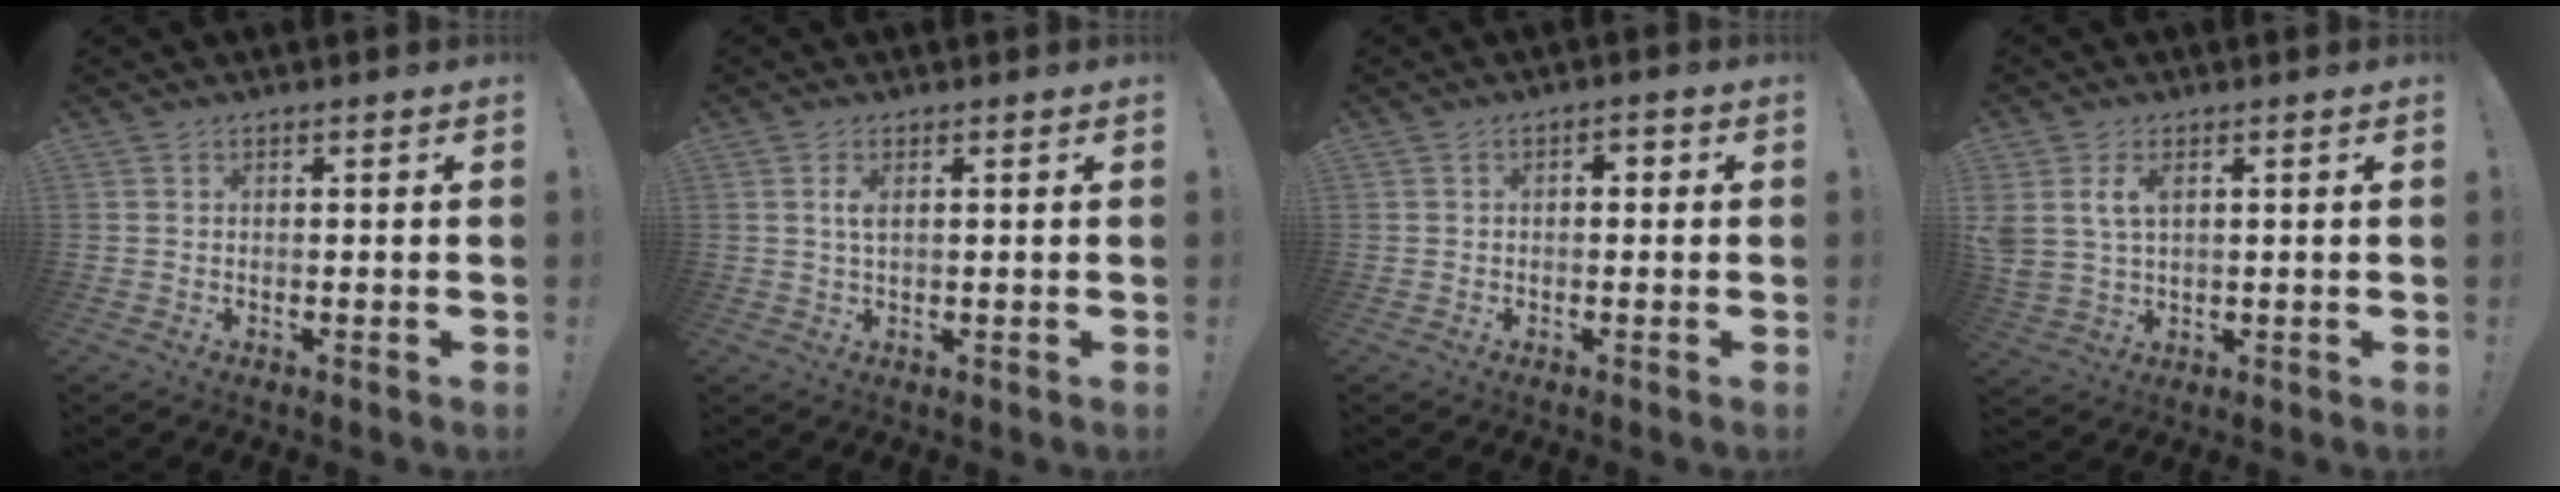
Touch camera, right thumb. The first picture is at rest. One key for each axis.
{"total": 2.4, "fx": 0.6, "fy": 0.8, "fz": 2.2, "tx": -0.037, "ty": 0.000, "tz": 0.008}
{"total": 2.1, "fx": -0.8, "fy": 1.4, "fz": 1.3, "tx": -0.017, "ty": 0.008, "tz": -0.019}
{"total": 6.5, "fx": 2.7, "fy": 4.1, "fz": 4.3, "tx": -0.101, "ty": -0.004, "tz": 0.050}